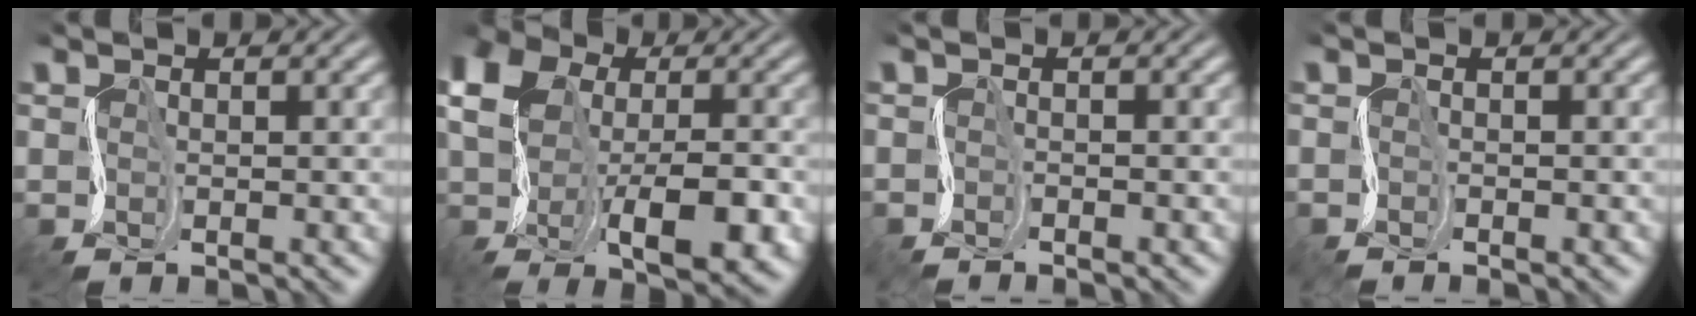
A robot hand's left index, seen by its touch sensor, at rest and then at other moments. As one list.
[{"total": 10.8, "force": [-0.3, 6.9, 8.3], "torque": [-0.150, -0.007, -0.001]}, {"total": 1.1, "force": [-1.0, -0.3, -0.5], "torque": [0.007, 0.001, -0.026]}, {"total": 0.8, "force": [-0.8, -0.2, -0.3], "torque": [0.005, 0.001, -0.020]}]